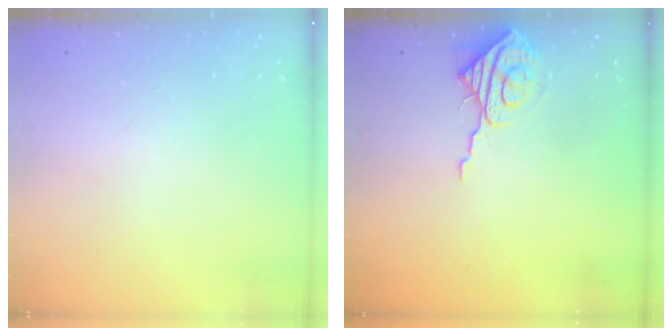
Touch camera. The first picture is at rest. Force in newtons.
{"total": 8.9, "press": 8.9, "slide": 0.4}